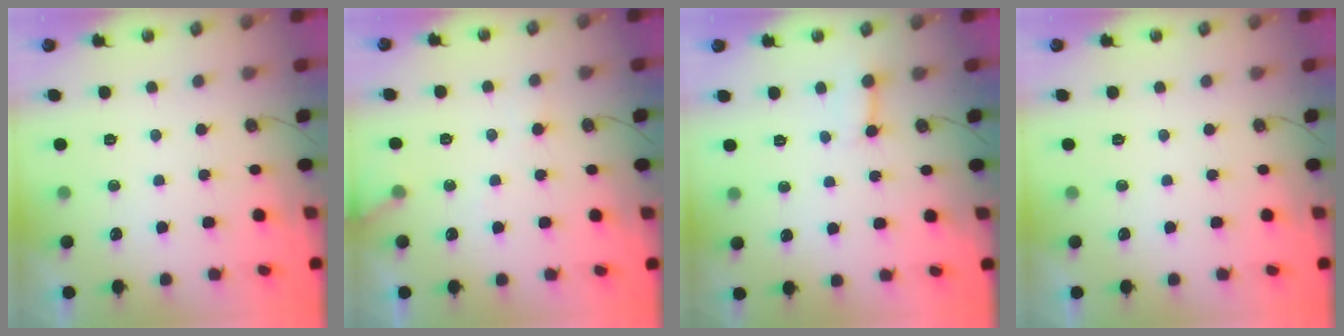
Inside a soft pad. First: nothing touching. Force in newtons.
{"total": 7.4, "press": 7.3, "slide": 0.4}
{"total": 2.8, "press": 2.8, "slide": 0.2}
{"total": 0.0}